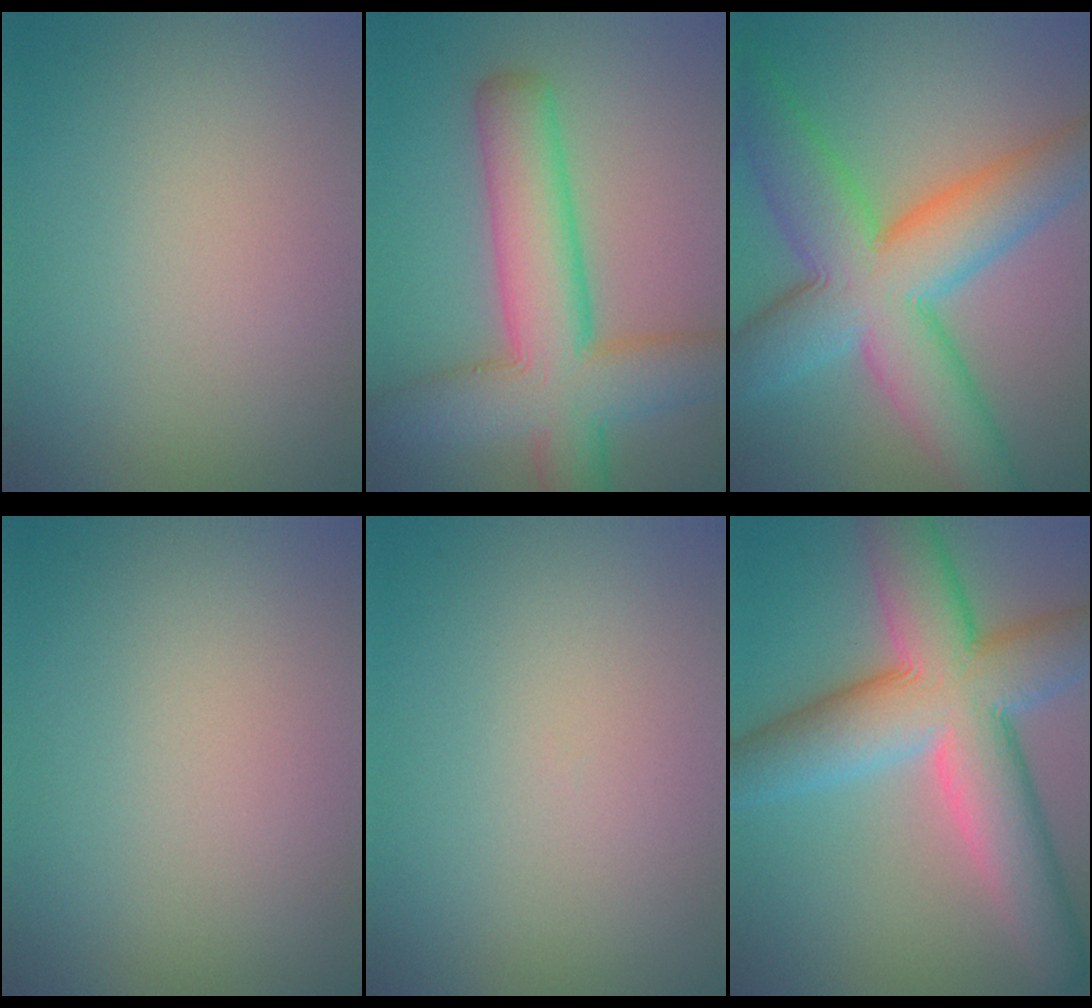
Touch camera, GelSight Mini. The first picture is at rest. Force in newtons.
{"total": 9.9, "press": 9.9, "slide": 0.4}
{"total": 12.0, "press": 12.0, "slide": 0.2}
{"total": 0.0}
{"total": 0.0}
{"total": 12.0, "press": 12.0, "slide": 0.8}